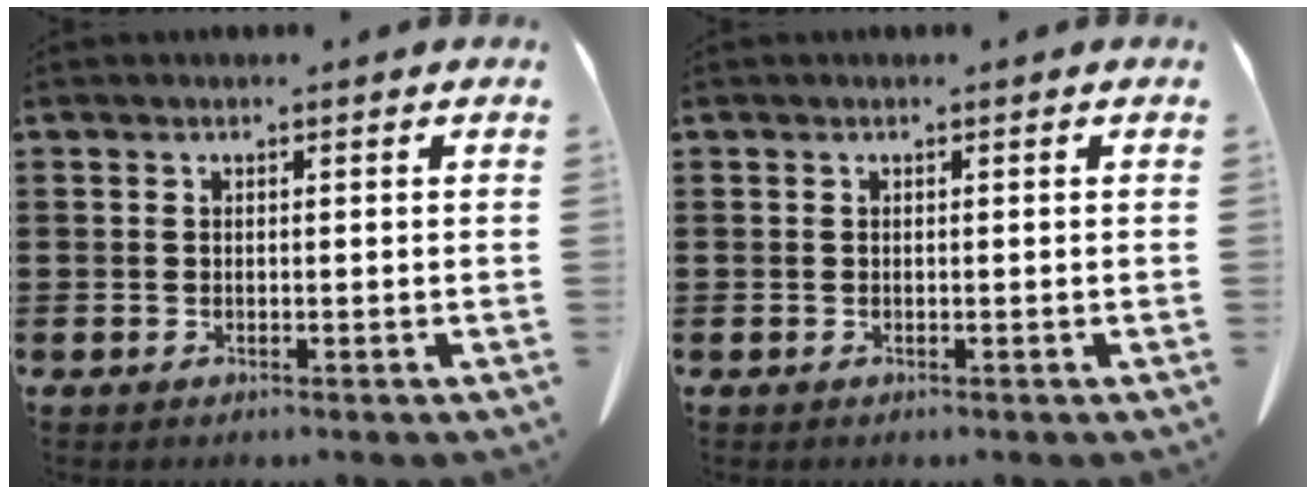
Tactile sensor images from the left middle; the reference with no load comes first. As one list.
[{"total": 0.0}]